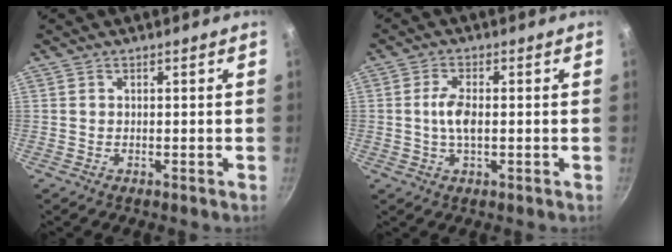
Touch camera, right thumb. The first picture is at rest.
{"total": 4.6, "force": [-0.1, 2.0, 4.2], "torque": [-0.085, 0.005, -0.005]}